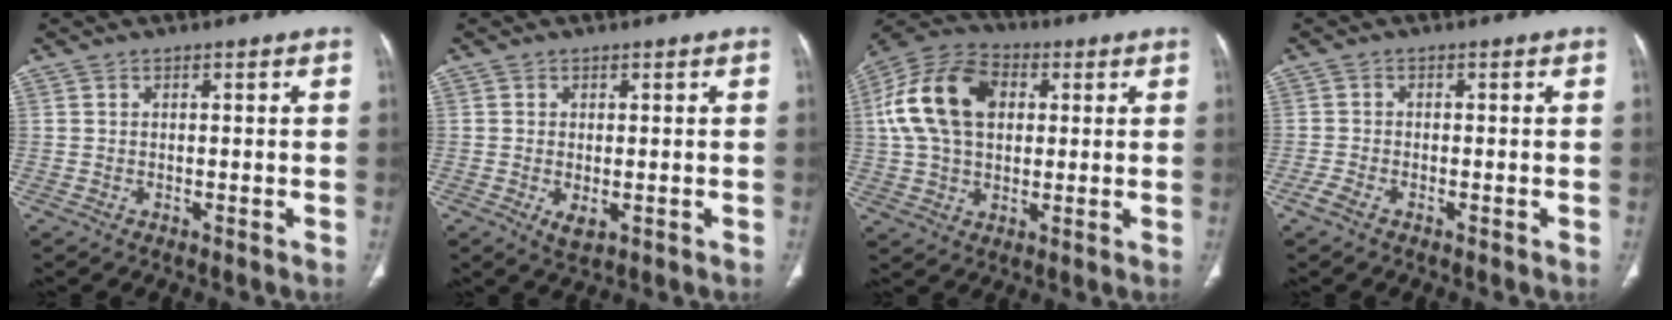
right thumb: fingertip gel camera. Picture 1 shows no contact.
{"total": 2.7, "force": [-0.7, 1.5, 2.2], "torque": [-0.040, -0.006, -0.004]}
{"total": 17.2, "force": [3.3, 11.5, 12.2], "torque": [-0.225, 0.020, 0.054]}
{"total": 2.1, "force": [-1.4, 0.9, 1.3], "torque": [-0.037, 0.003, -0.030]}